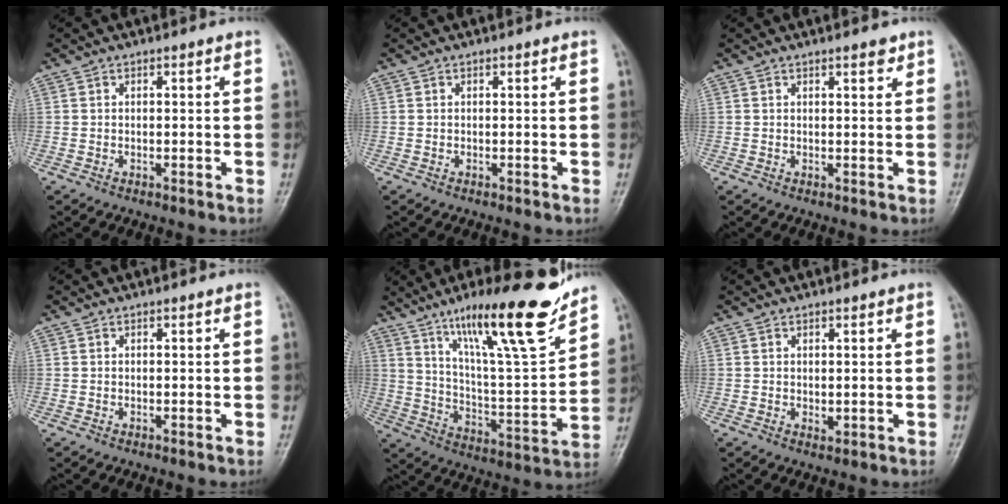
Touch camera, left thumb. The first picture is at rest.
{"total": 0.0}
{"total": 1.8, "force": [1.3, 0.5, 1.1], "torque": [-0.008, -0.007, 0.017]}
{"total": 0.0}
{"total": 21.5, "force": [14.9, 3.4, 15.2], "torque": [-0.215, -0.076, 0.248]}
{"total": 1.3, "force": [0.5, 0.7, 0.9], "torque": [-0.014, -0.007, 0.012]}